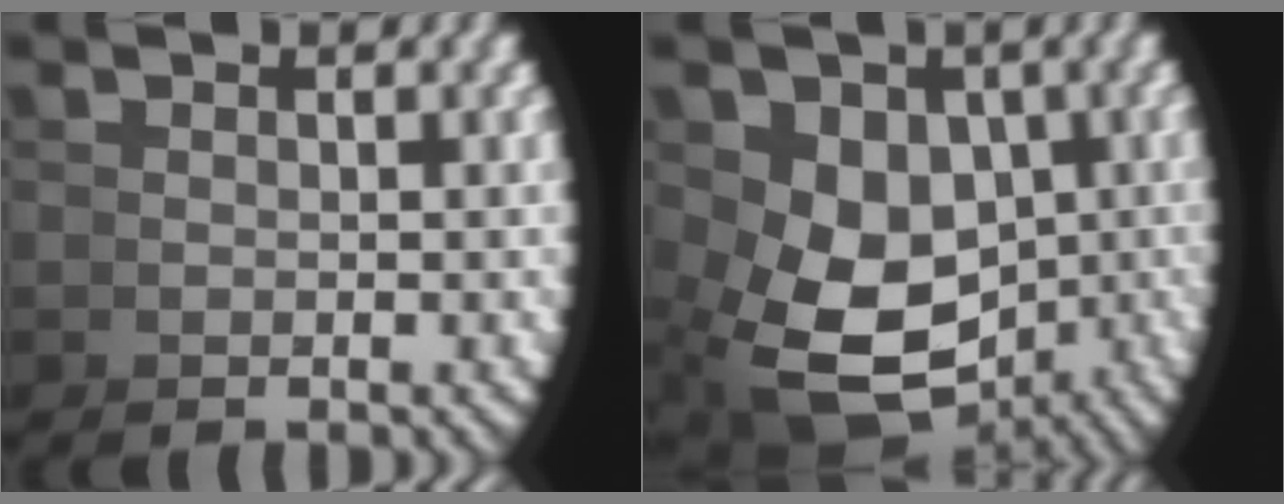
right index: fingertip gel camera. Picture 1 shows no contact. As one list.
[{"total": 8.4, "force": [-1.8, 6.2, 5.4], "torque": [-0.116, -0.051, 0.000]}]